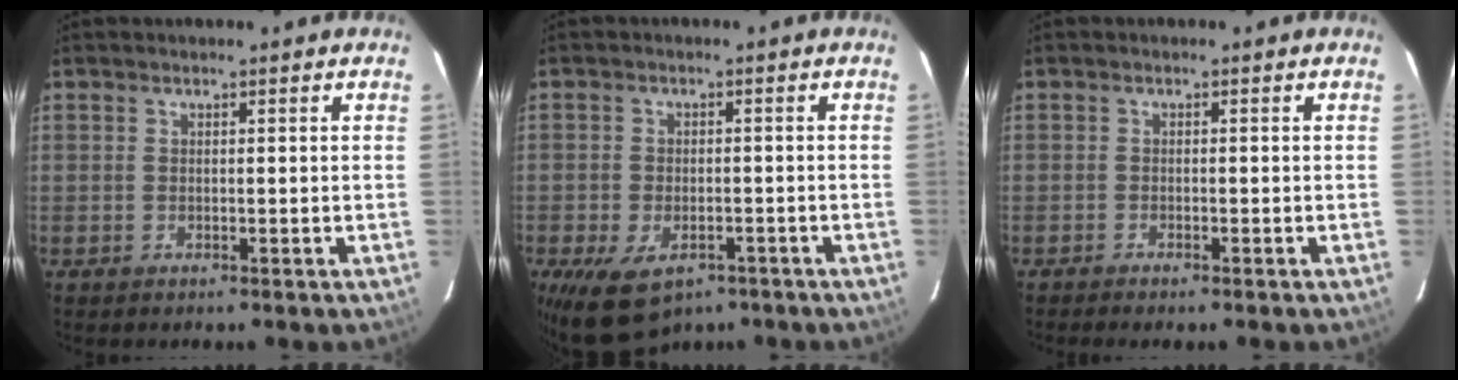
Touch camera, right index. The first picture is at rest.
{"total": 9.6, "force": [-5.9, 5.4, 5.5], "torque": [-0.116, -0.024, -0.089]}
{"total": 1.6, "force": [-1.4, 0.1, 0.8], "torque": [-0.025, -0.004, -0.025]}